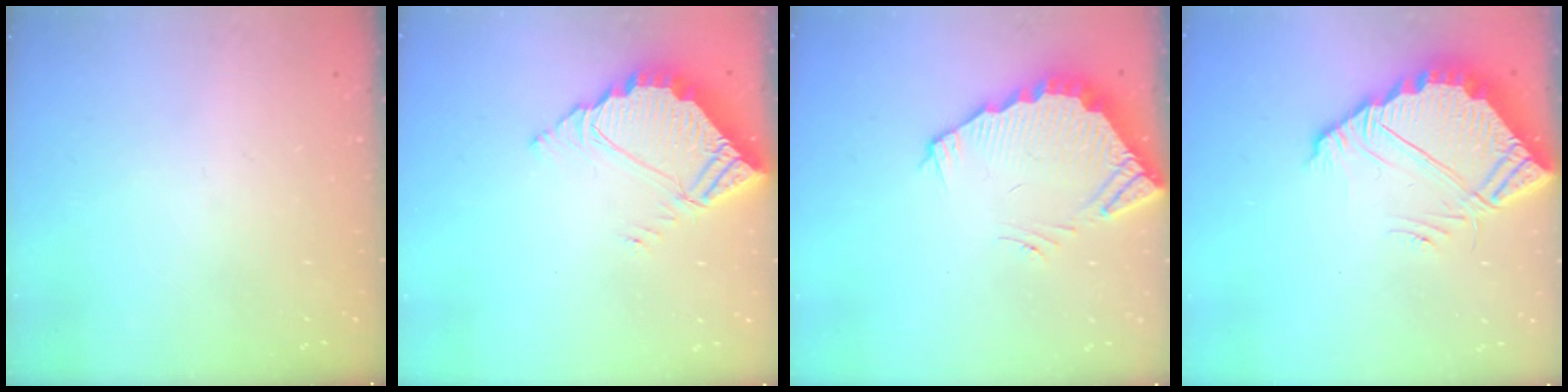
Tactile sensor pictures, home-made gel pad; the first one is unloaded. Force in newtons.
{"total": 5.4, "press": 5.4, "slide": 0.3}
{"total": 3.6, "press": 3.6, "slide": 0.3}
{"total": 6.1, "press": 6.1, "slide": 0.3}